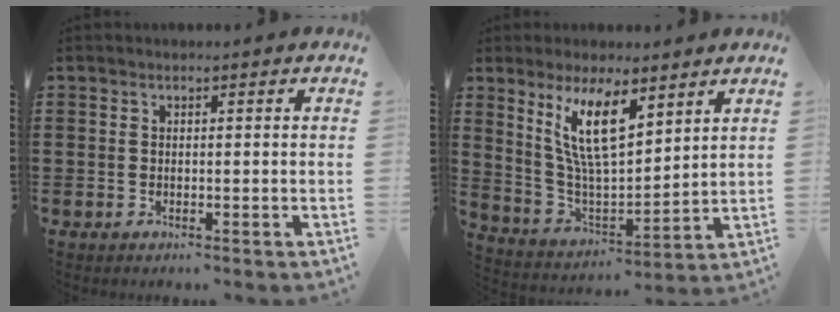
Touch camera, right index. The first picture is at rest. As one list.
[{"total": 10.7, "force": [5.6, 3.3, 8.5], "torque": [-0.184, -0.008, 0.101]}]